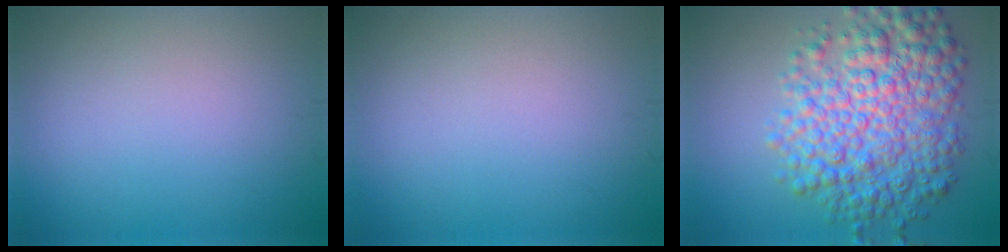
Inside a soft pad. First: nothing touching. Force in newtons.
{"total": 0.0}
{"total": 9.1, "press": 9.1, "slide": 0.1}